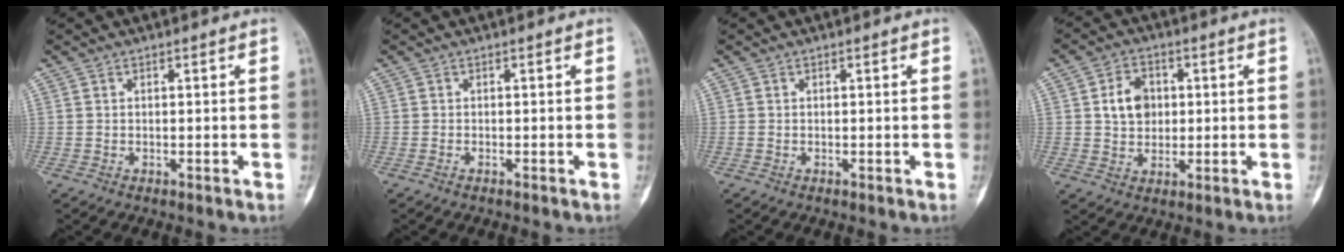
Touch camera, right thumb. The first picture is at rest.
{"total": 0.0}
{"total": 0.0}
{"total": 7.0, "force": [1.1, 5.5, 4.2], "torque": [-0.047, 0.000, 0.018]}